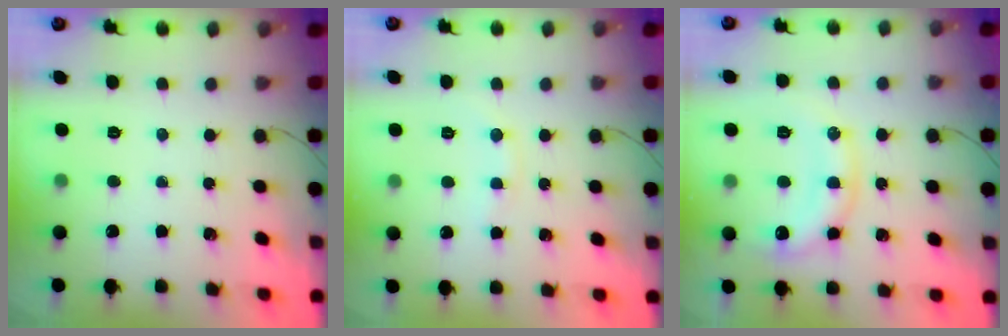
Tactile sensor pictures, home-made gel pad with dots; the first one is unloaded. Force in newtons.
{"total": 4.5, "press": 4.4, "slide": 0.9}
{"total": 12.4, "press": 12.4, "slide": 0.8}